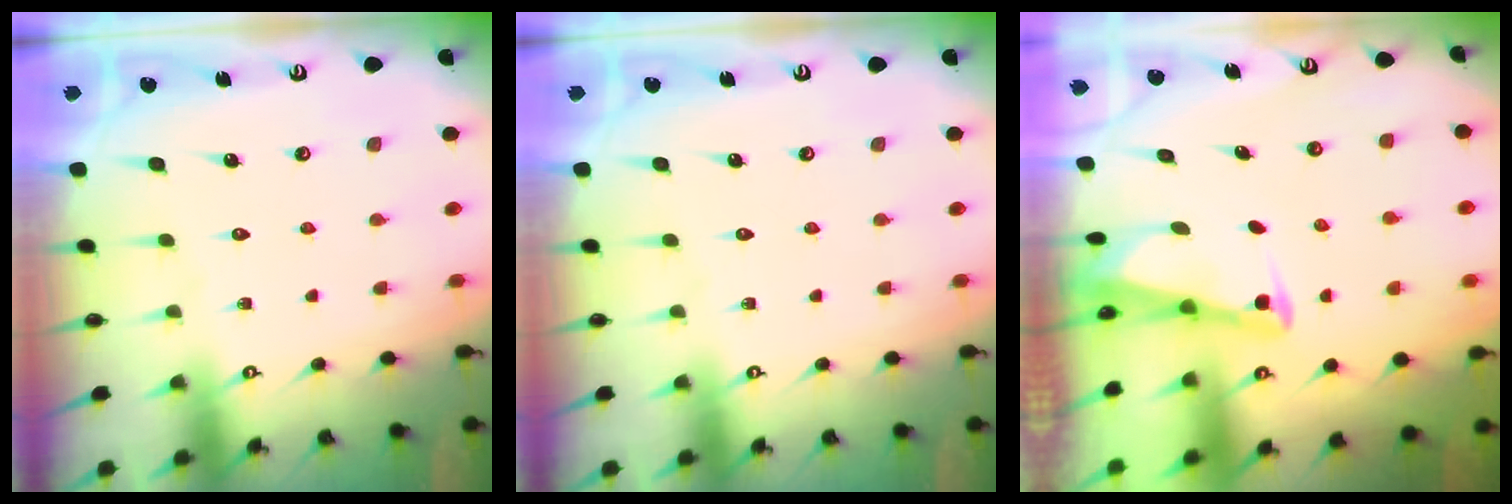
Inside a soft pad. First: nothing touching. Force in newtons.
{"total": 0.0}
{"total": 2.9, "press": 2.9, "slide": 0.4}